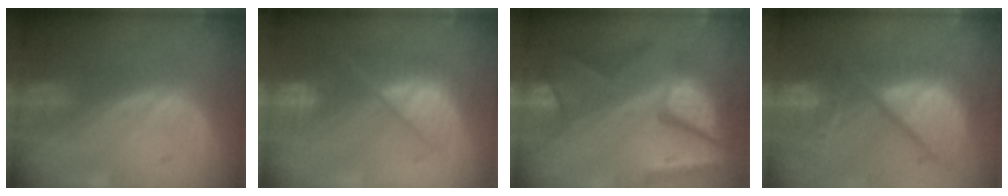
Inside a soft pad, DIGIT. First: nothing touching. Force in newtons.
{"total": 8.8, "press": 8.0, "slide": 3.8}
{"total": 11.8, "press": 9.8, "slide": 6.6}
{"total": 12.8, "press": 10.6, "slide": 7.2}